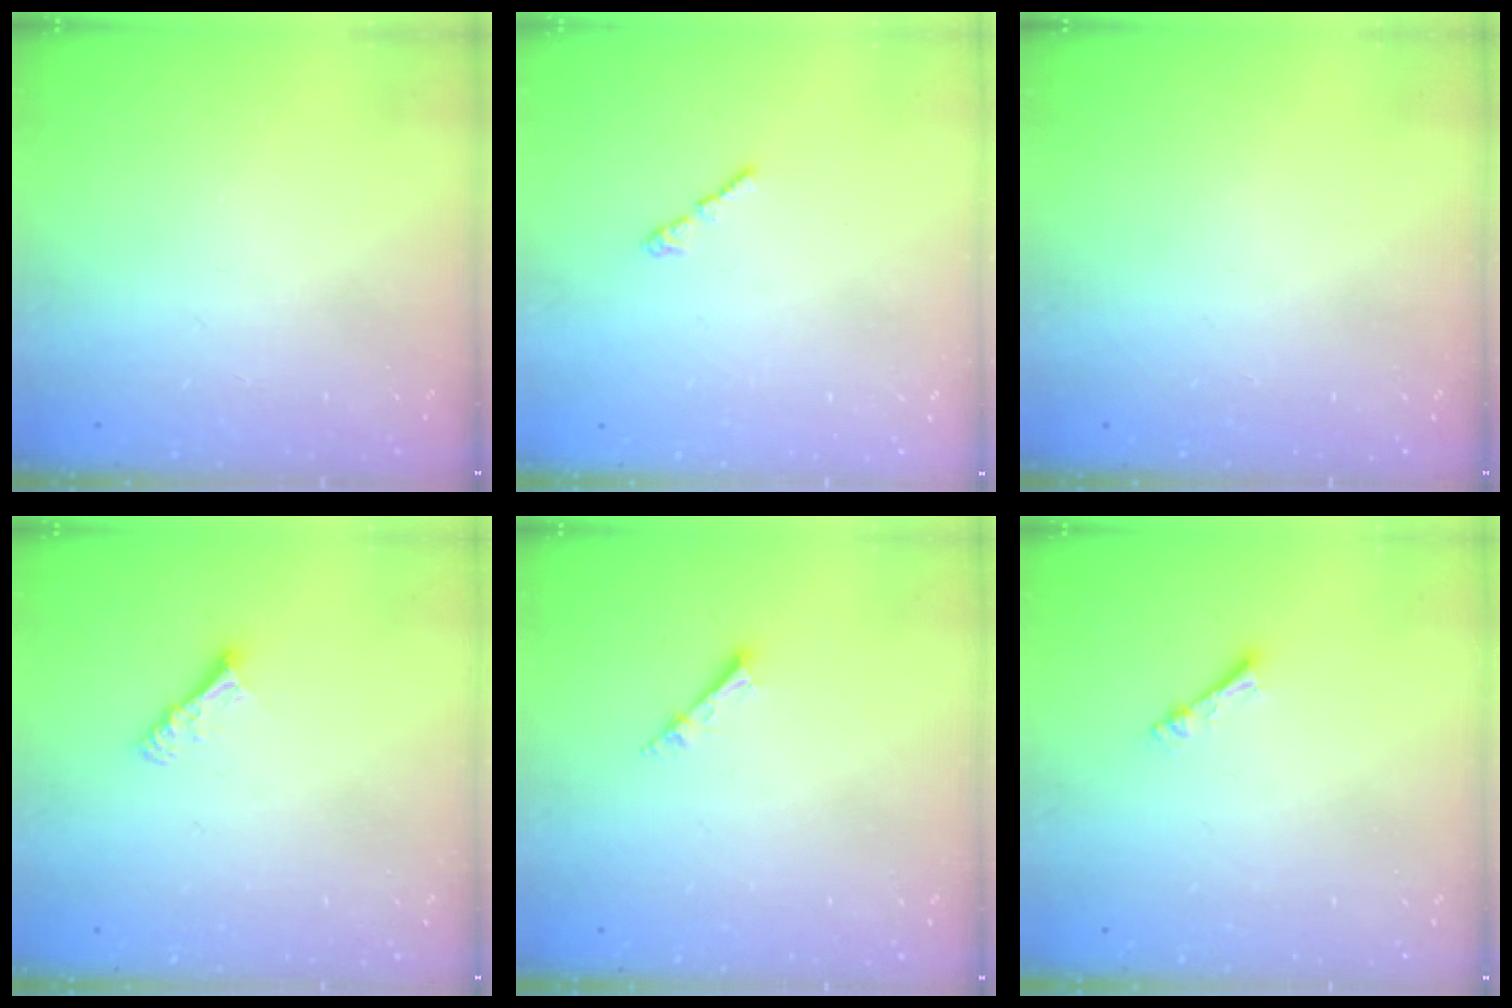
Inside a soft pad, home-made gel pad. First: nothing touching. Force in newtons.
{"total": 1.2, "press": 1.1, "slide": 0.5}
{"total": 0.0}
{"total": 6.1, "press": 6.1, "slide": 0.5}
{"total": 2.6, "press": 2.6, "slide": 0.3}
{"total": 2.4, "press": 2.4, "slide": 0.4}